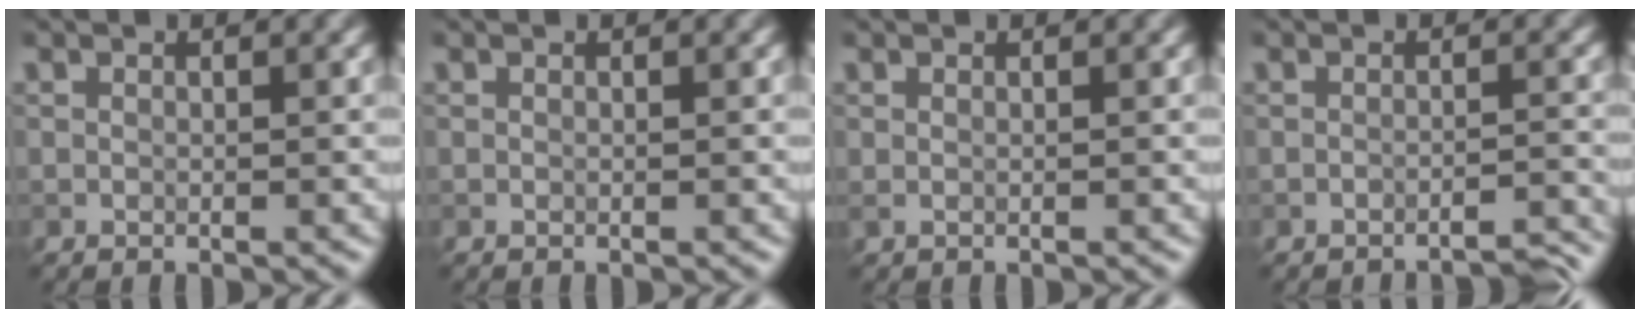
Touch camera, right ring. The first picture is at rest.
{"total": 0.0}
{"total": 0.6, "force": [-0.1, 0.3, 0.5], "torque": [-0.011, 0.001, -0.001]}
{"total": 2.1, "force": [-2.1, -0.2, 0.3], "torque": [0.001, 0.009, -0.028]}